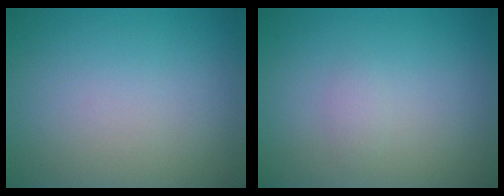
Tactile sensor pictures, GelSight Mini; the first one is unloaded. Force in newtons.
{"total": 0.8, "press": 0.8, "slide": 0.0}